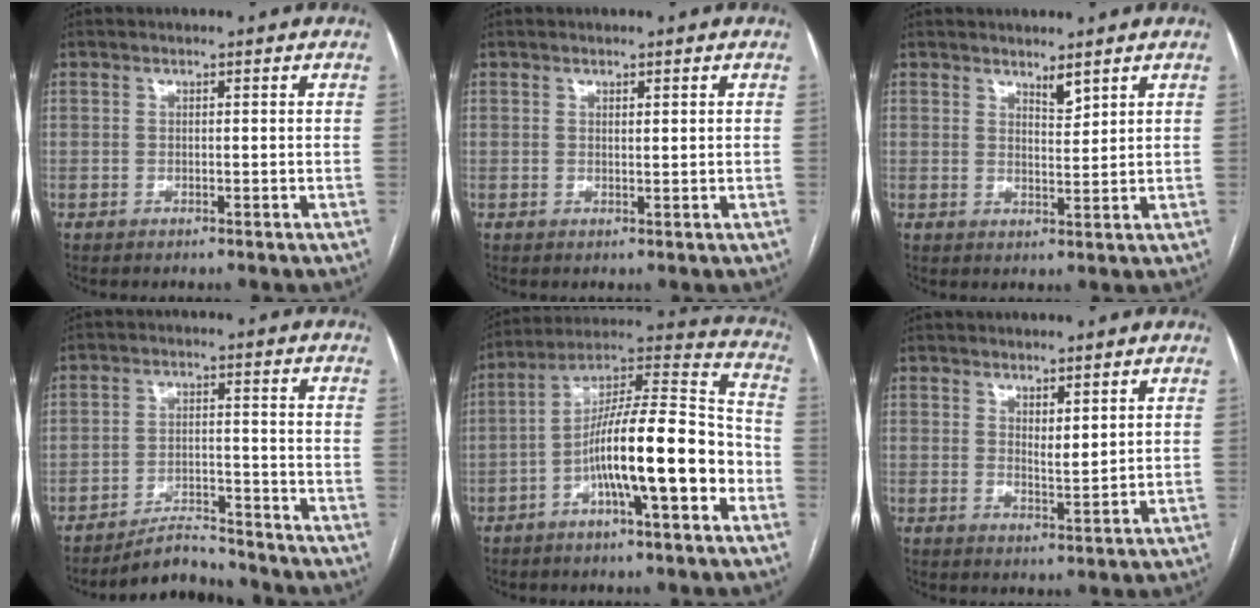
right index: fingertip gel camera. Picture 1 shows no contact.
{"total": 0.8, "force": [0.4, 0.1, 0.6], "torque": [-0.010, -0.002, 0.007]}
{"total": 2.3, "force": [2.0, 0.4, 1.1], "torque": [-0.021, -0.010, 0.039]}
{"total": 5.7, "force": [-5.6, 0.9, 0.2], "torque": [-0.003, 0.005, -0.090]}
{"total": 17.0, "force": [-5.5, 2.5, 15.9], "torque": [-0.264, 0.021, -0.090]}
{"total": 2.6, "force": [1.4, 0.6, 2.1], "torque": [-0.039, -0.011, 0.031]}